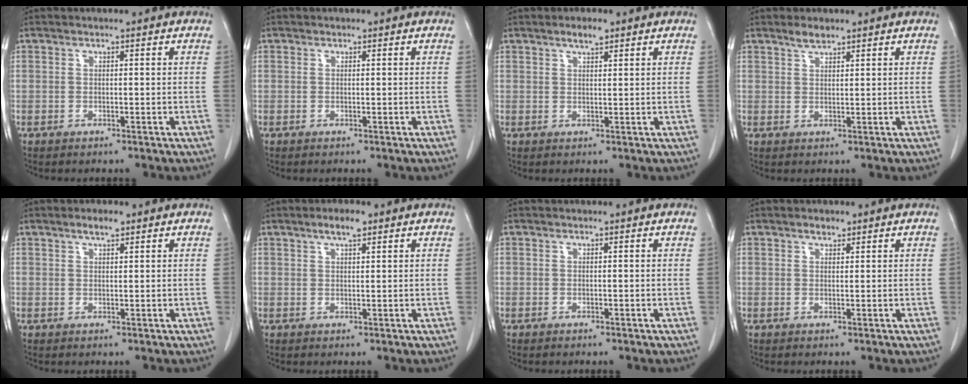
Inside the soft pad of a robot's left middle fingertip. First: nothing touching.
{"total": 0.0}
{"total": 2.2, "force": [1.6, 0.6, 1.4], "torque": [-0.028, 0.002, 0.028]}
{"total": 2.0, "force": [1.7, 0.6, 0.8], "torque": [-0.020, 0.001, 0.033]}
{"total": 2.1, "force": [1.5, 0.6, 1.4], "torque": [-0.029, 0.003, 0.026]}
{"total": 3.0, "force": [2.0, 0.7, 2.1], "torque": [-0.041, 0.004, 0.033]}
{"total": 0.0}
{"total": 1.2, "force": [1.0, 0.6, 0.5], "torque": [-0.012, -0.001, 0.015]}